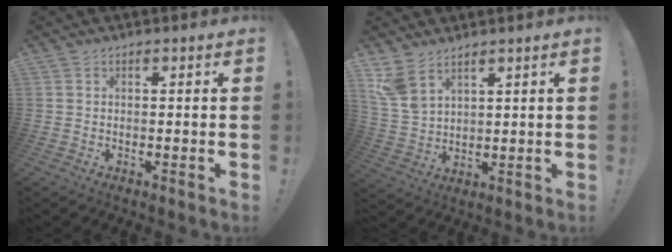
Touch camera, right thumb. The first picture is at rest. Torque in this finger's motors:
{"motor_torque": [0.21, 0.22, 0.76, 0.55, 0.06]}